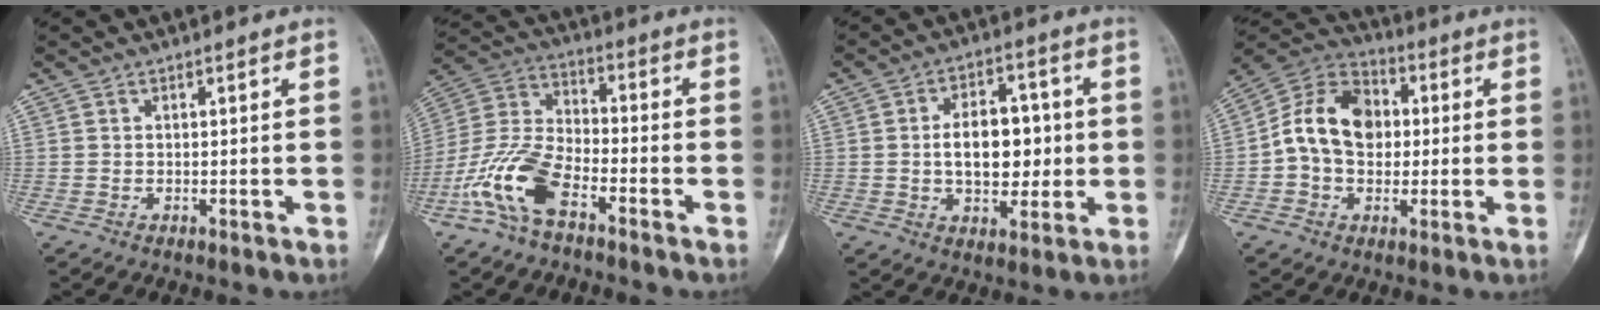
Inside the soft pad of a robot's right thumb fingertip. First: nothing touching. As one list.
[{"total": 12.6, "force": [-6.6, 5.7, 9.1], "torque": [-0.201, 0.040, -0.137]}, {"total": 11.6, "force": [0.2, 7.2, 9.2], "torque": [-0.105, 0.011, 0.006]}, {"total": 12.7, "force": [0.7, 10.3, 7.4], "torque": [-0.113, 0.036, 0.002]}]